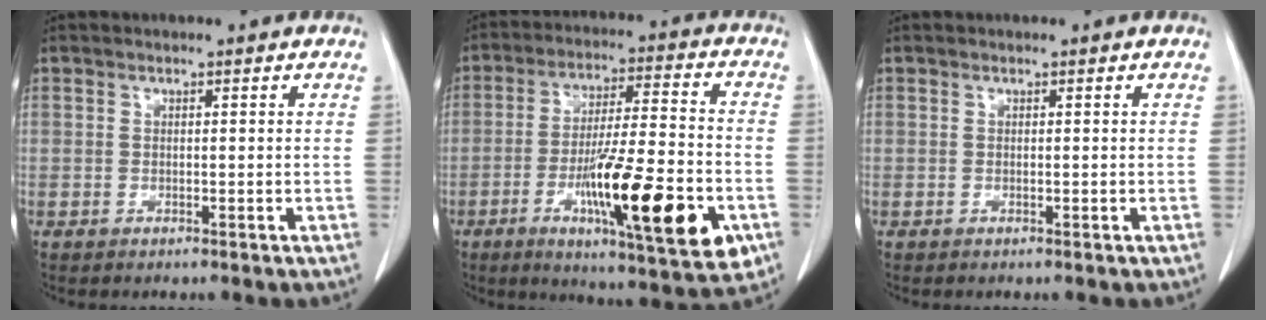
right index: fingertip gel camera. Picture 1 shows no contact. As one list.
[{"total": 21.0, "force": [-7.2, 3.1, 19.5], "torque": [-0.296, -0.015, -0.105]}, {"total": 0.0}]